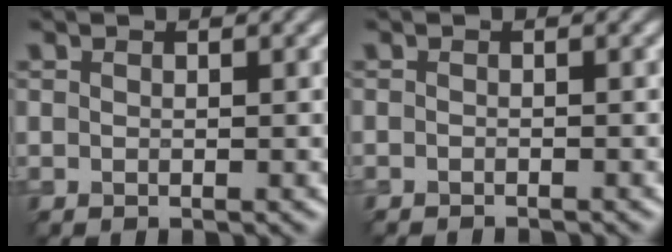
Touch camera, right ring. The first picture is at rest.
{"total": 1.4, "force": [-1.4, 0.1, 0.2], "torque": [0.003, -0.008, -0.021]}